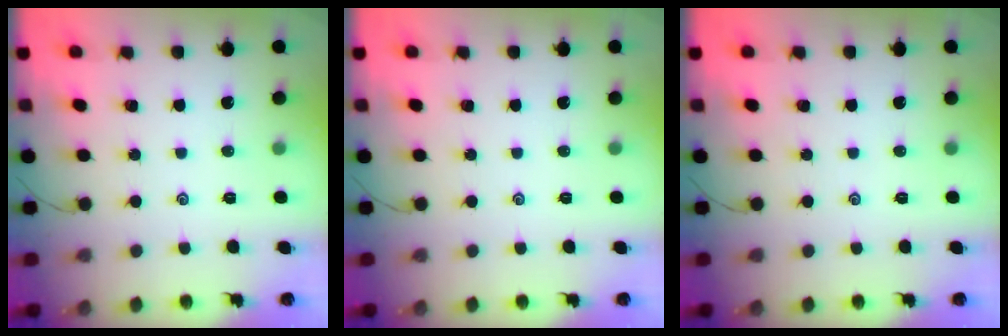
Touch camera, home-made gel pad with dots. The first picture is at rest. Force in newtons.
{"total": 0.0}
{"total": 0.0}